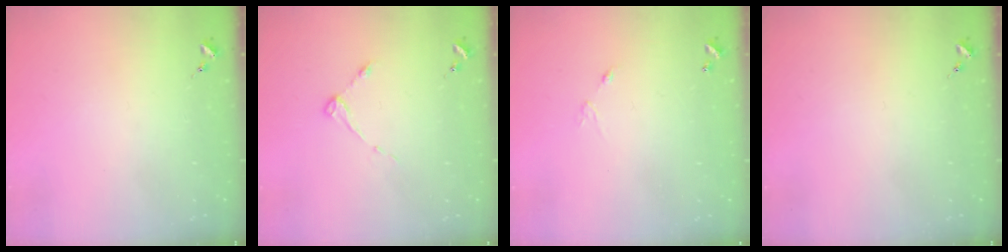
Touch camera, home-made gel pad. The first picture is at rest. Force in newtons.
{"total": 3.7, "press": 3.7, "slide": 0.5}
{"total": 4.8, "press": 4.8, "slide": 0.3}
{"total": 0.0}